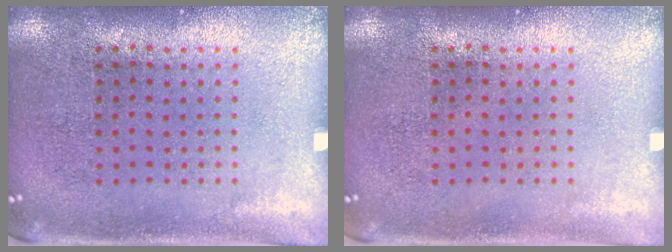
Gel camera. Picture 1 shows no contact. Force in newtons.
{"total": 0.0}